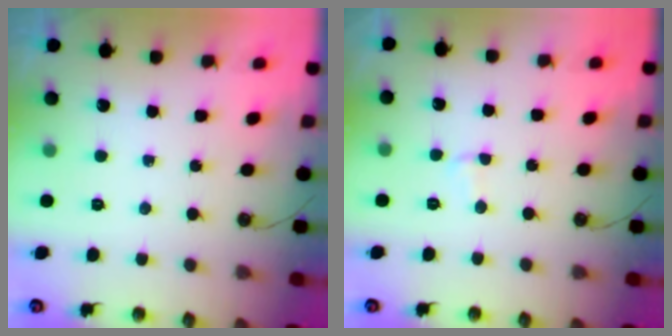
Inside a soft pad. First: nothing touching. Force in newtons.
{"total": 2.3, "press": 2.3, "slide": 0.5}